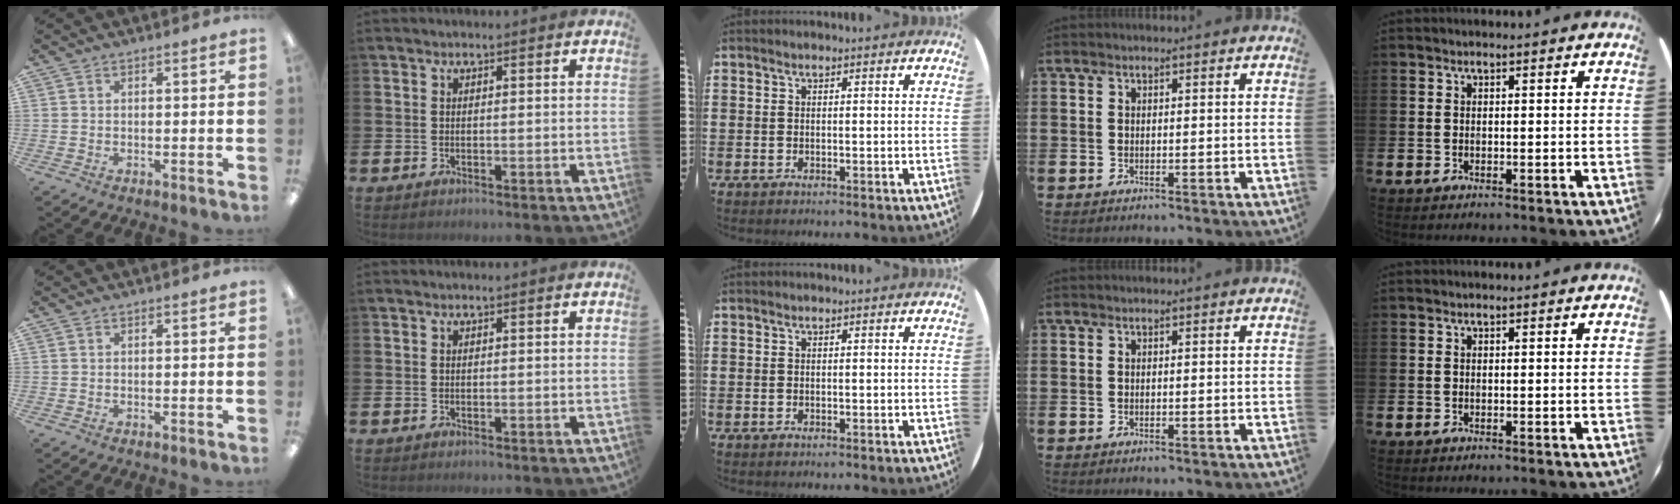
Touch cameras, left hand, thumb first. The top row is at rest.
{}